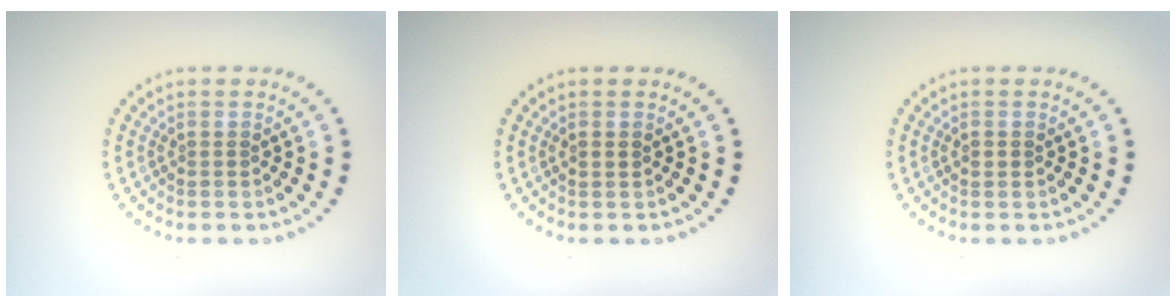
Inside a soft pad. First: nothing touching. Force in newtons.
{"total": 0.9, "press": 0.9, "slide": 0.2}
{"total": 1.0, "press": 0.9, "slide": 0.1}